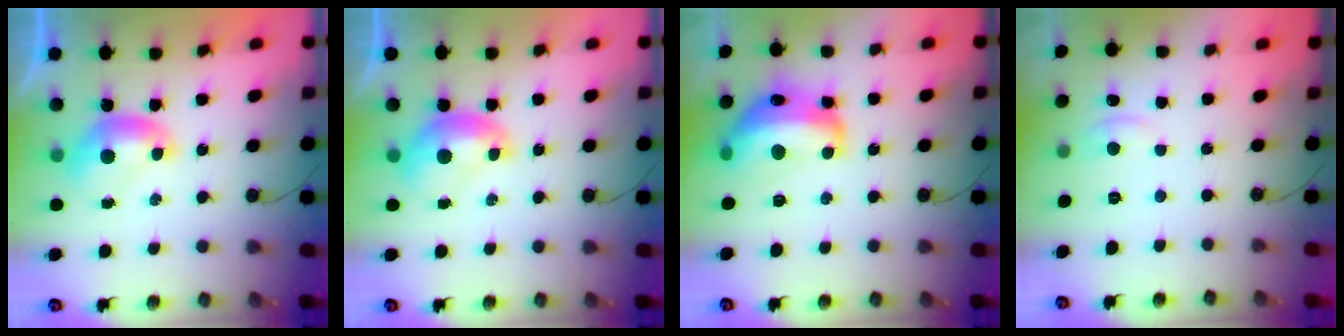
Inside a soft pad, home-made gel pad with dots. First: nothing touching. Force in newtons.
{"total": 1.1, "press": 1.1, "slide": 0.2}
{"total": 12.0, "press": 12.0, "slide": 1.0}
{"total": 1.2, "press": 1.0, "slide": 0.6}